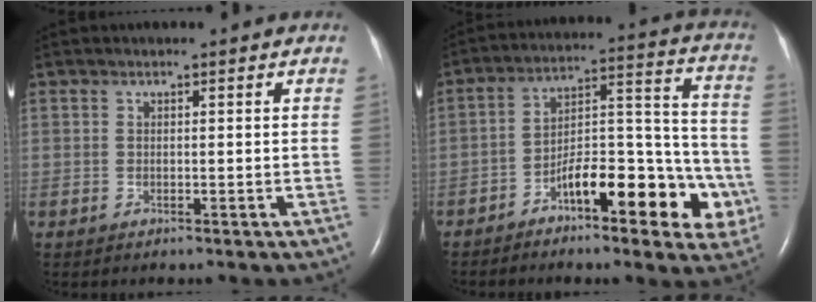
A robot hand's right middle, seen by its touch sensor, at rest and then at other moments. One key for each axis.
{"total": 15.9, "fx": -7.4, "fy": 5.0, "fz": 13.2, "tx": -0.176, "ty": 0.036, "tz": -0.104}